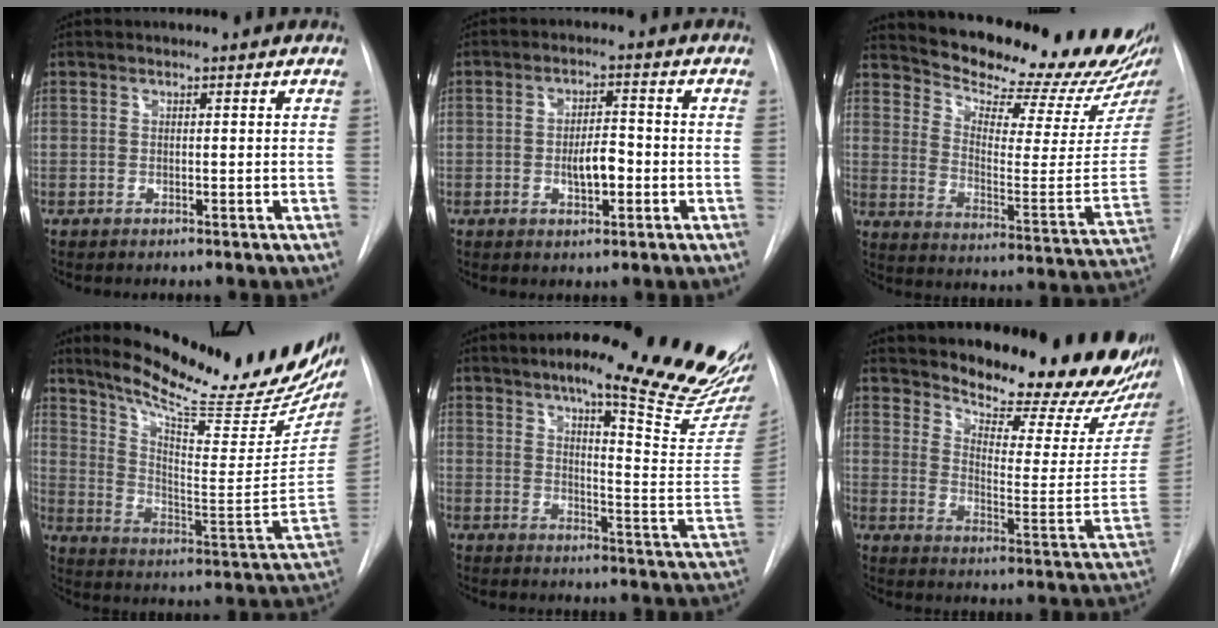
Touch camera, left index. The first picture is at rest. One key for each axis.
{"total": 4.9, "fx": -1.6, "fy": 1.9, "fz": 4.2, "tx": -0.069, "ty": 0.000, "tz": -0.026}
{"total": 22.3, "fx": 20.6, "fy": 2.1, "fz": 8.4, "tx": -0.129, "ty": -0.102, "tz": 0.268}
{"total": 27.1, "fx": 22.1, "fy": 4.7, "fz": 15.0, "tx": -0.226, "ty": -0.069, "tz": 0.300}
{"total": 22.5, "fx": 17.8, "fy": 1.2, "fz": 13.6, "tx": -0.182, "ty": -0.072, "tz": 0.218}
{"total": 21.9, "fx": 19.1, "fy": 4.3, "fz": 9.7, "tx": -0.138, "ty": -0.089, "tz": 0.238}